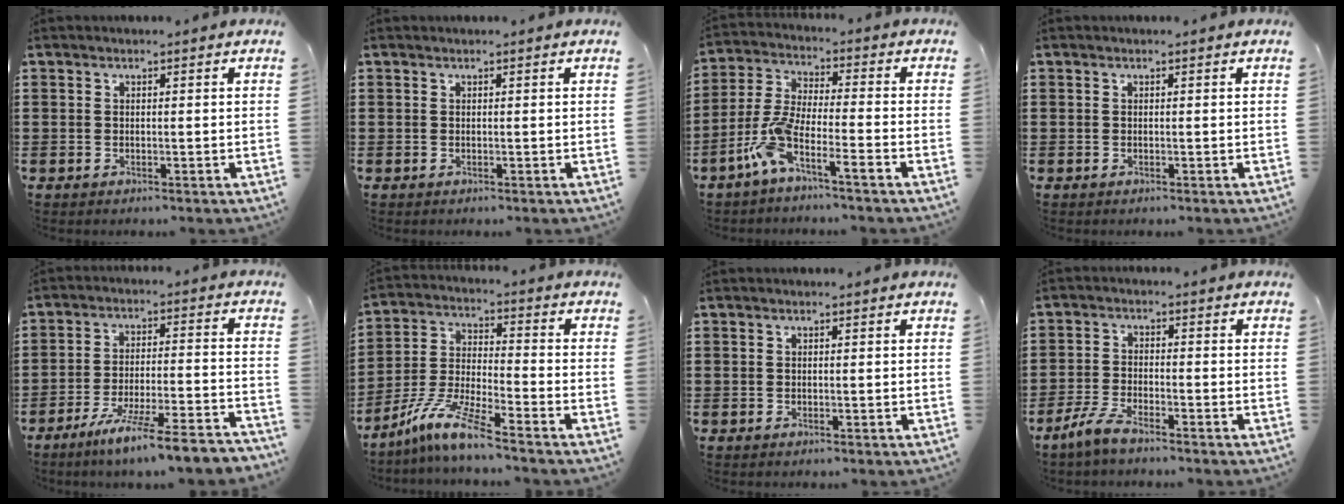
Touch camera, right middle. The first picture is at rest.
{"total": 0.0}
{"total": 7.1, "force": [-5.0, 0.8, 5.0], "torque": [-0.134, -0.015, -0.106]}
{"total": 0.0}
{"total": 8.2, "force": [-7.0, -0.6, 4.2], "torque": [-0.074, -0.004, -0.133]}
{"total": 9.2, "force": [-7.4, 0.1, 5.5], "torque": [-0.123, -0.008, -0.152]}
{"total": 0.0}
{"total": 3.9, "force": [-3.2, 0.6, 2.2], "torque": [-0.064, -0.003, -0.070]}